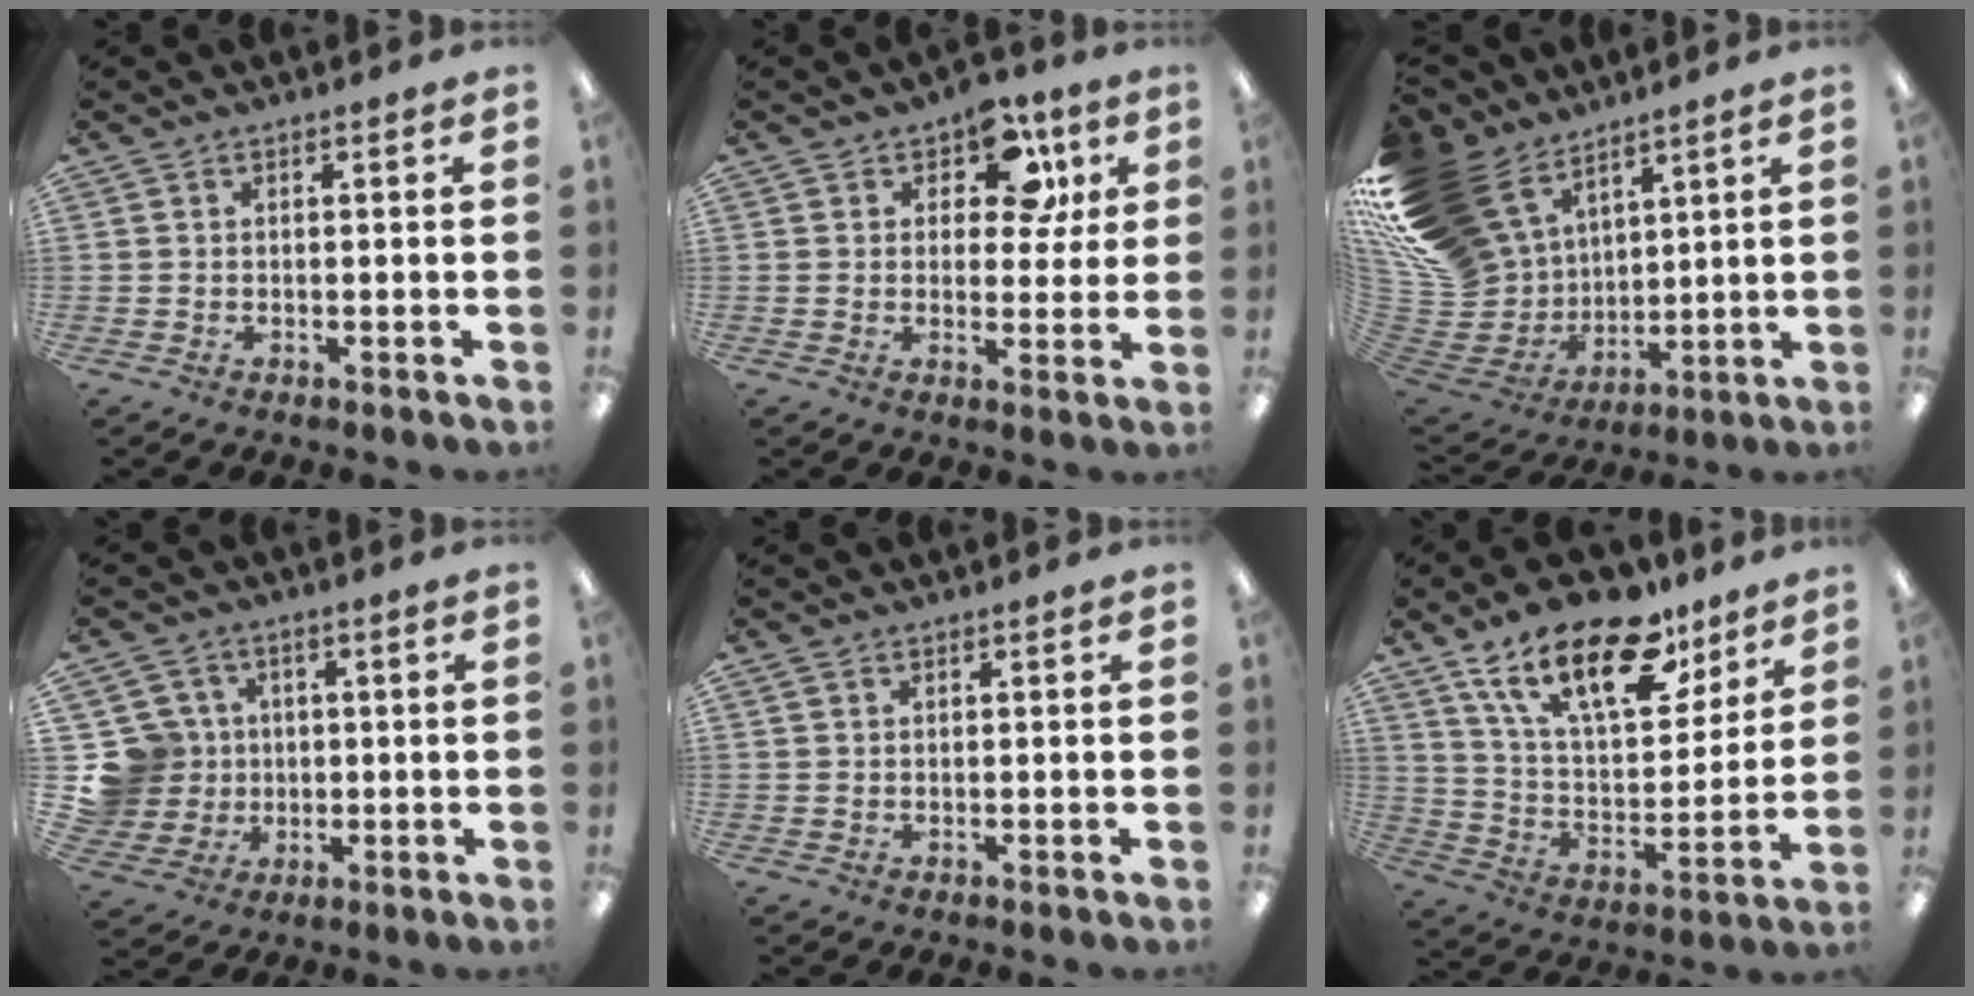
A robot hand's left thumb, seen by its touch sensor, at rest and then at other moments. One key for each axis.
{"total": 10.7, "fx": 5.0, "fy": 7.1, "fz": 6.3, "tx": -0.086, "ty": -0.012, "tz": 0.085}
{"total": 23.5, "fx": 12.6, "fy": 16.3, "fz": 11.2, "tx": -0.264, "ty": -0.080, "tz": 0.261}
{"total": 10.8, "fx": 1.5, "fy": 10.5, "fz": 2.0, "tx": -0.081, "ty": 0.007, "tz": 0.043}
{"total": 1.0, "fx": 0.6, "fy": 0.7, "fz": 0.3, "tx": -0.008, "ty": 0.001, "tz": 0.012}
{"total": 21.7, "fx": 14.3, "fy": 9.4, "fz": 13.4, "tx": -0.231, "ty": -0.074, "tz": 0.248}